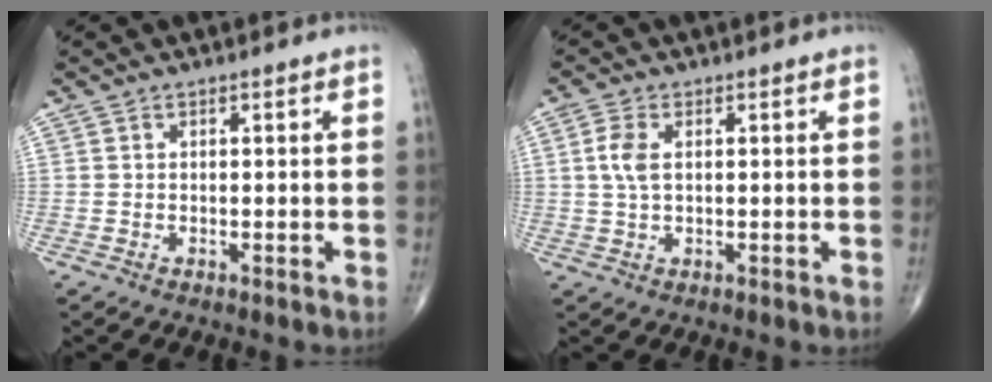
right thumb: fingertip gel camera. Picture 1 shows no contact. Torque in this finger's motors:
{"motor_torque": [-0.10, 0.14, -0.02, -0.02, 0.10]}